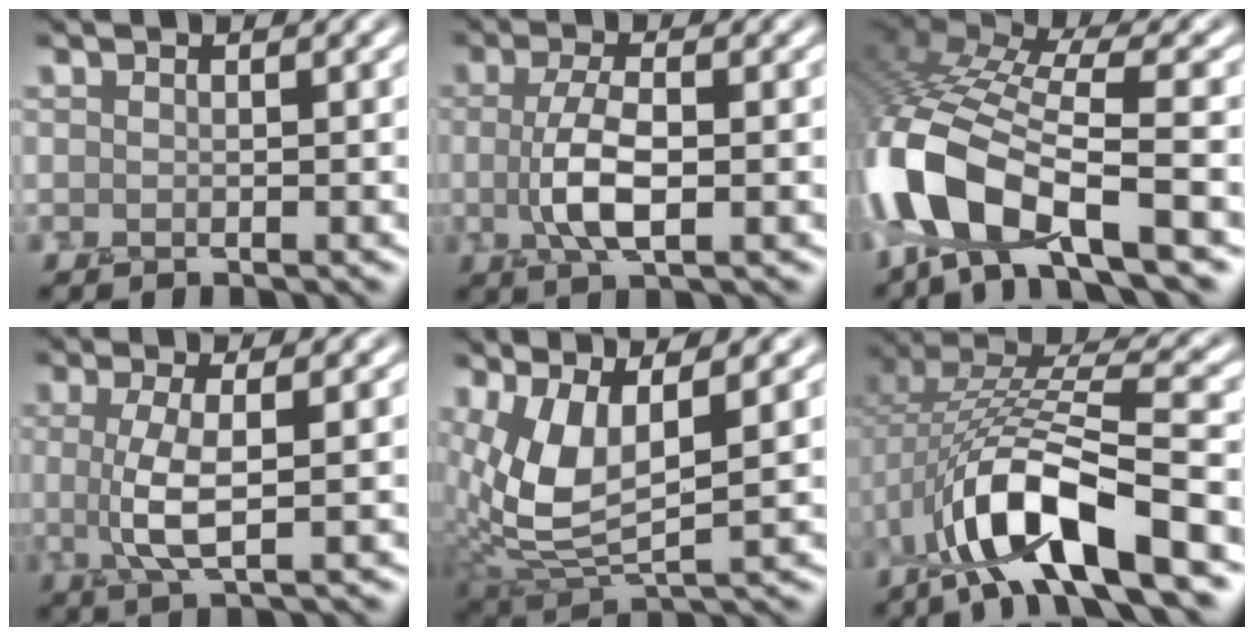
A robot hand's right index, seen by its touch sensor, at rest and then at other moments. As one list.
[{"total": 4.5, "force": [-0.3, 1.6, 4.2], "torque": [-0.096, -0.002, -0.009]}, {"total": 12.0, "force": [-5.4, 4.4, 9.8], "torque": [-0.208, 0.002, -0.113]}, {"total": 4.0, "force": [0.0, 1.0, 3.9], "torque": [-0.082, -0.003, 0.000]}, {"total": 7.1, "force": [1.8, 2.8, 6.2], "torque": [-0.149, -0.003, 0.036]}, {"total": 10.5, "force": [-5.3, 2.7, 8.7], "torque": [-0.163, 0.014, -0.100]}]